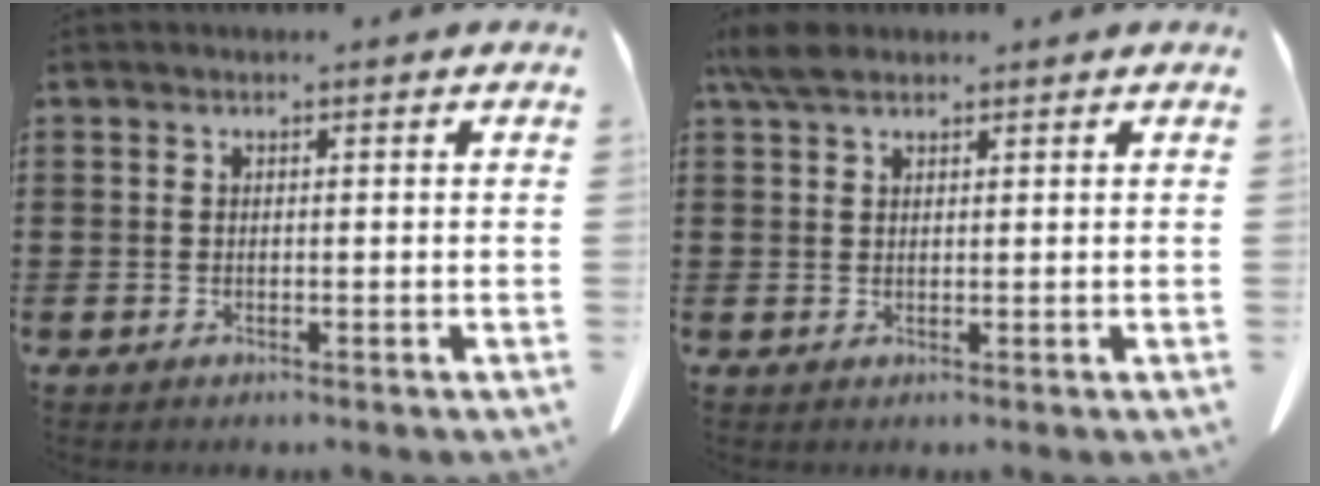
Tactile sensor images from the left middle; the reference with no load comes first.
{"total": 3.5, "force": [2.6, 1.4, 1.8], "torque": [-0.044, 0.005, 0.052]}